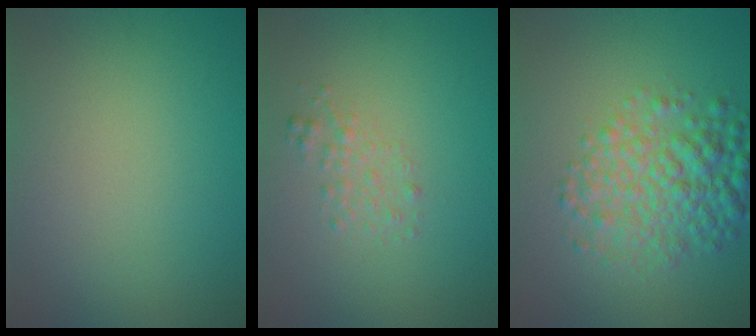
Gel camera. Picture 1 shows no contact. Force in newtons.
{"total": 1.4, "press": 1.4, "slide": 0.1}
{"total": 5.7, "press": 5.7, "slide": 0.1}